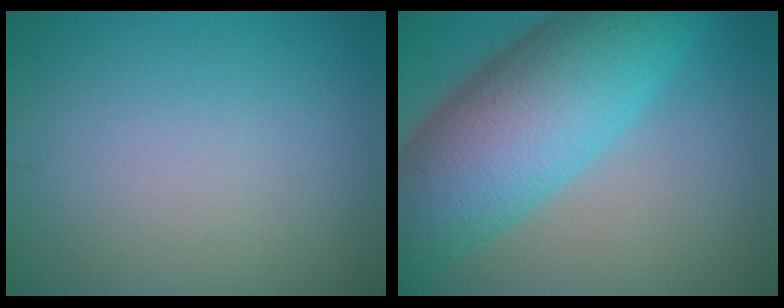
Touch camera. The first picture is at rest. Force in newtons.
{"total": 12.5, "press": 12.5, "slide": 0.3}